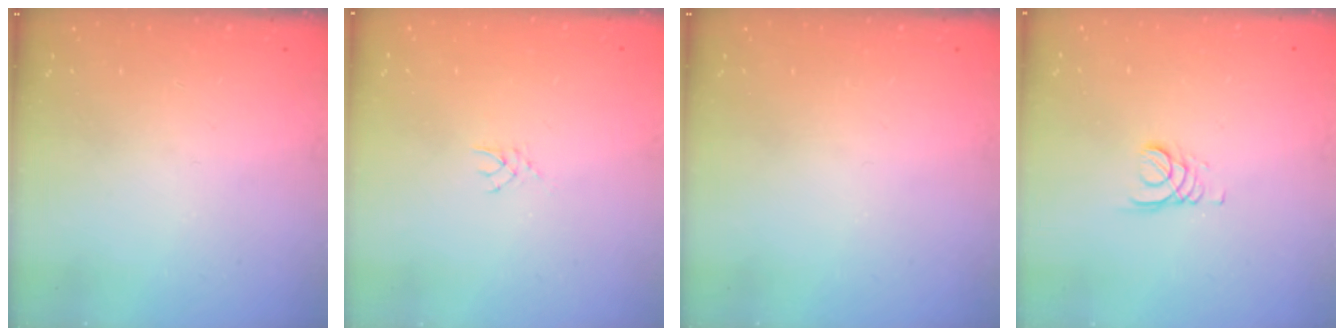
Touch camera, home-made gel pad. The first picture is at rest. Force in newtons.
{"total": 2.1, "press": 2.1, "slide": 0.3}
{"total": 0.0}
{"total": 2.4, "press": 2.4, "slide": 0.2}